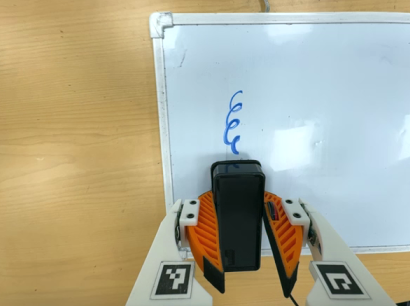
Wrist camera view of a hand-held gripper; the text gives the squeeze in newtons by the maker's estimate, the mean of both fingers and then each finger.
{"total": 10.1, "left": 9.6, "right": 10.5}